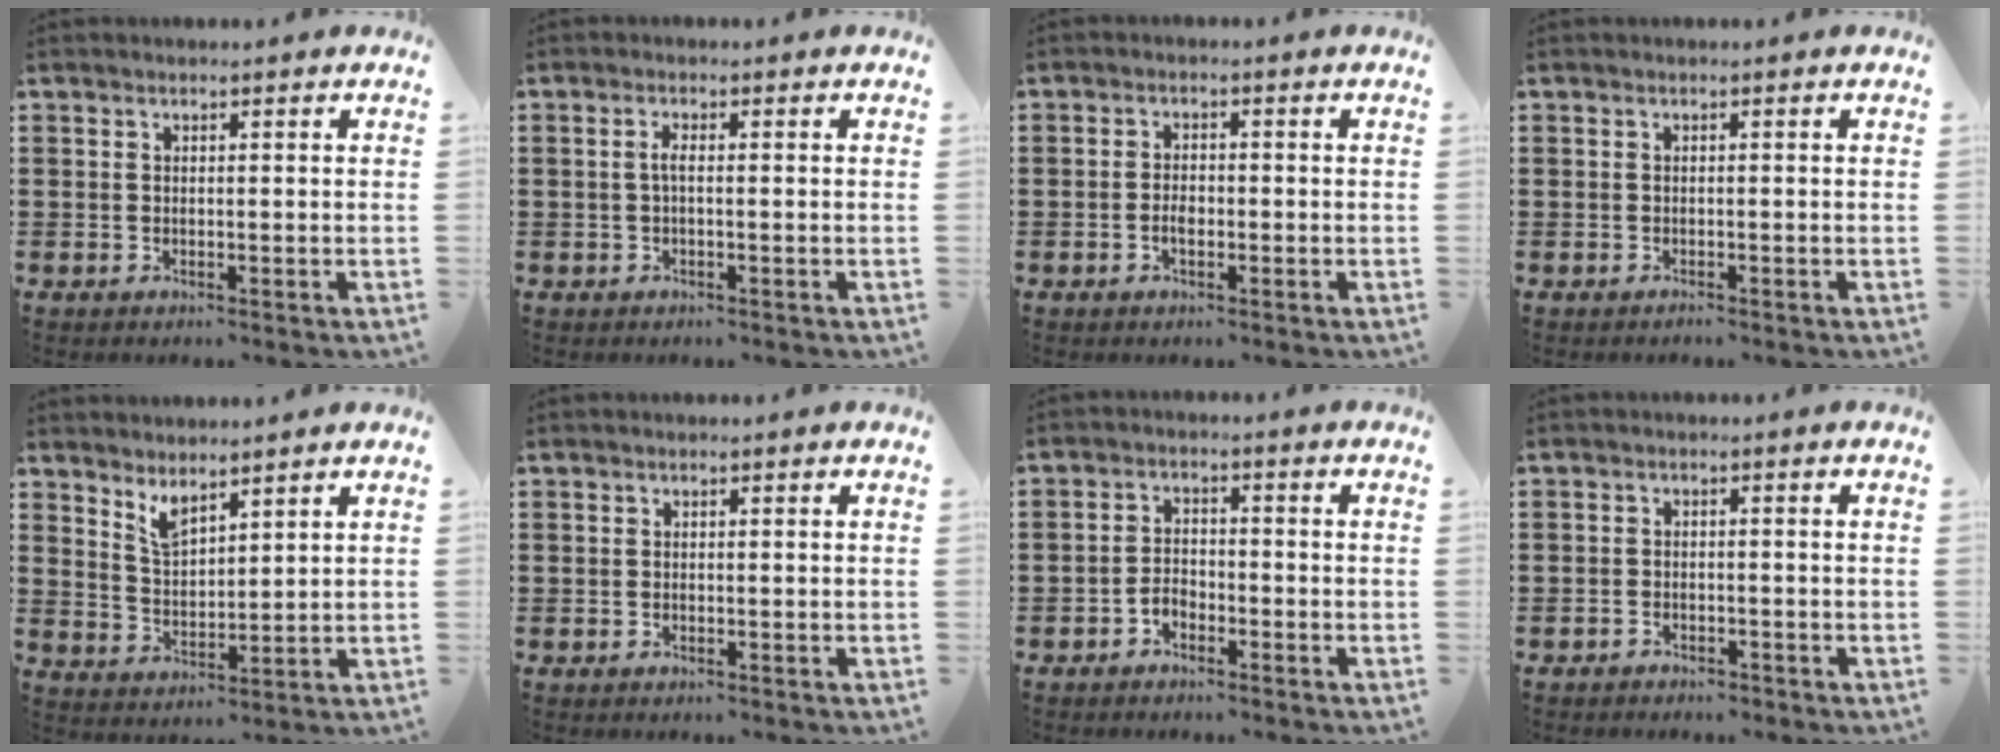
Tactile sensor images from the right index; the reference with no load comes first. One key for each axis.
{"total": 1.7, "fx": -0.3, "fy": 0.3, "fz": 1.6, "tx": -0.039, "ty": -0.002, "tz": -0.009}
{"total": 2.1, "fx": -0.7, "fy": 0.9, "fz": 1.8, "tx": -0.043, "ty": -0.004, "tz": -0.014}
{"total": 0.6, "fx": -0.6, "fy": -0.1, "fz": 0.1, "tx": -0.002, "ty": -0.003, "tz": -0.012}
{"total": 3.8, "fx": 3.4, "fy": 1.0, "fz": 1.3, "tx": -0.036, "ty": -0.005, "tz": 0.063}
{"total": 0.0}
{"total": 2.2, "fx": -1.7, "fy": 1.1, "fz": 0.9, "tx": -0.022, "ty": 0.003, "tz": -0.037}
{"total": 1.4, "fx": -1.4, "fy": 0.5, "fz": 0.0, "tx": -0.006, "ty": 0.004, "tz": -0.030}